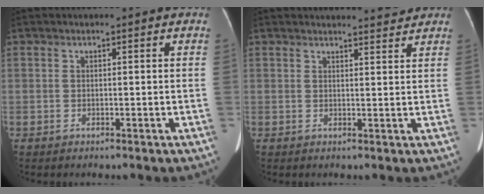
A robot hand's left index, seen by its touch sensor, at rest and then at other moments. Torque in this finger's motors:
{"motor_torque": [0.56, -0.75, 0.02, 0.02]}